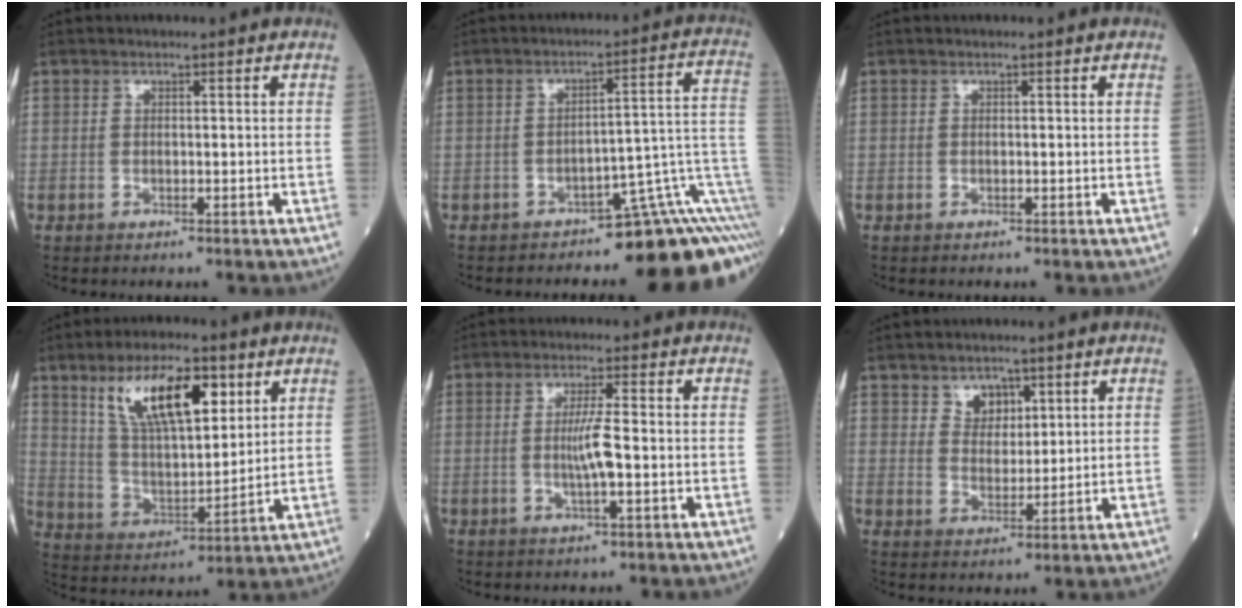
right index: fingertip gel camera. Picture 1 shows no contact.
{"total": 13.9, "force": [-6.9, 3.5, 11.5], "torque": [-0.090, 0.072, -0.085]}
{"total": 0.0}
{"total": 15.3, "force": [7.6, 5.5, 12.1], "torque": [-0.230, 0.014, 0.144]}
{"total": 5.0, "force": [-0.7, 0.6, 4.9], "torque": [-0.097, -0.003, -0.010]}
{"total": 4.5, "force": [2.5, 3.1, 2.1], "torque": [-0.038, 0.005, 0.050]}